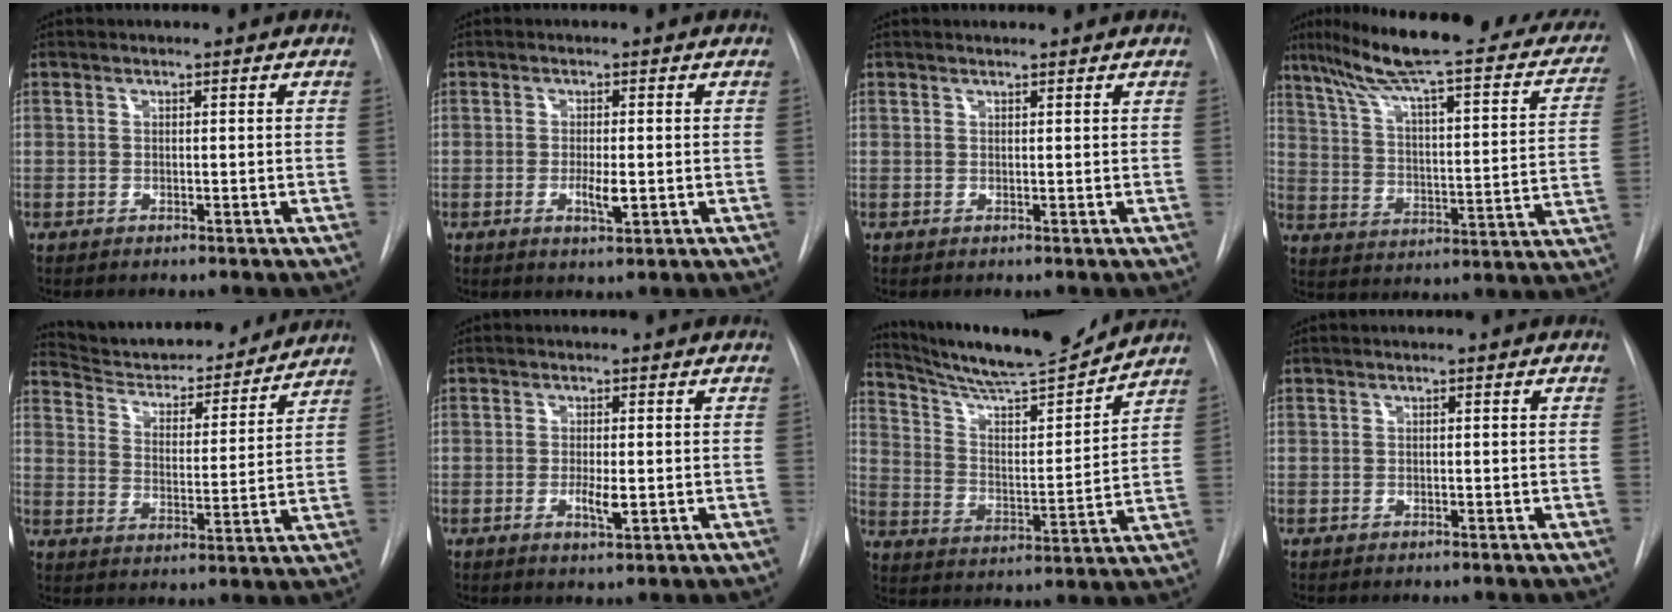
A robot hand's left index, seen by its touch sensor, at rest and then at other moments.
{"total": 3.2, "force": [-2.1, 0.4, 2.4], "torque": [-0.044, -0.008, -0.029]}
{"total": 0.0}
{"total": 28.1, "force": [21.8, 5.1, 17.0], "torque": [-0.249, -0.002, 0.285]}
{"total": 17.3, "force": [16.2, 3.5, 5.0], "torque": [-0.068, -0.011, 0.234]}
{"total": 3.1, "force": [-2.0, 0.4, 2.3], "torque": [-0.043, -0.009, -0.029]}
{"total": 14.8, "force": [13.8, 0.1, 5.2], "torque": [-0.093, -0.022, 0.227]}
{"total": 0.0}